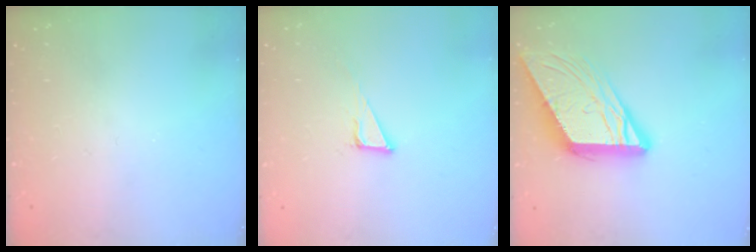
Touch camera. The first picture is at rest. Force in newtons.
{"total": 3.9, "press": 3.9, "slide": 0.2}
{"total": 14.0, "press": 13.9, "slide": 1.4}